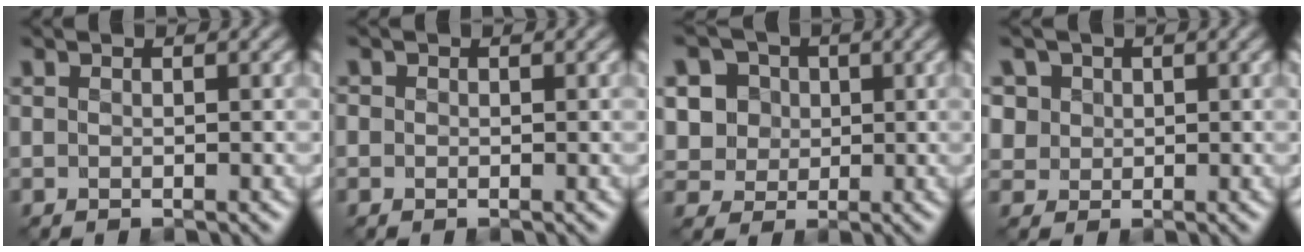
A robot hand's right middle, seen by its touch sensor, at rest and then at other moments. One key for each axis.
{"total": 0.5, "fx": 0.0, "fy": 0.5, "fz": 0.1, "tx": 0.004, "ty": -0.003, "tz": -0.001}
{"total": 7.1, "fx": 2.3, "fy": 6.2, "fz": 2.6, "tx": -0.056, "ty": 0.024, "tz": 0.023}
{"total": 4.5, "fx": 2.1, "fy": 3.6, "fz": 1.6, "tx": -0.045, "ty": 0.011, "tz": 0.033}